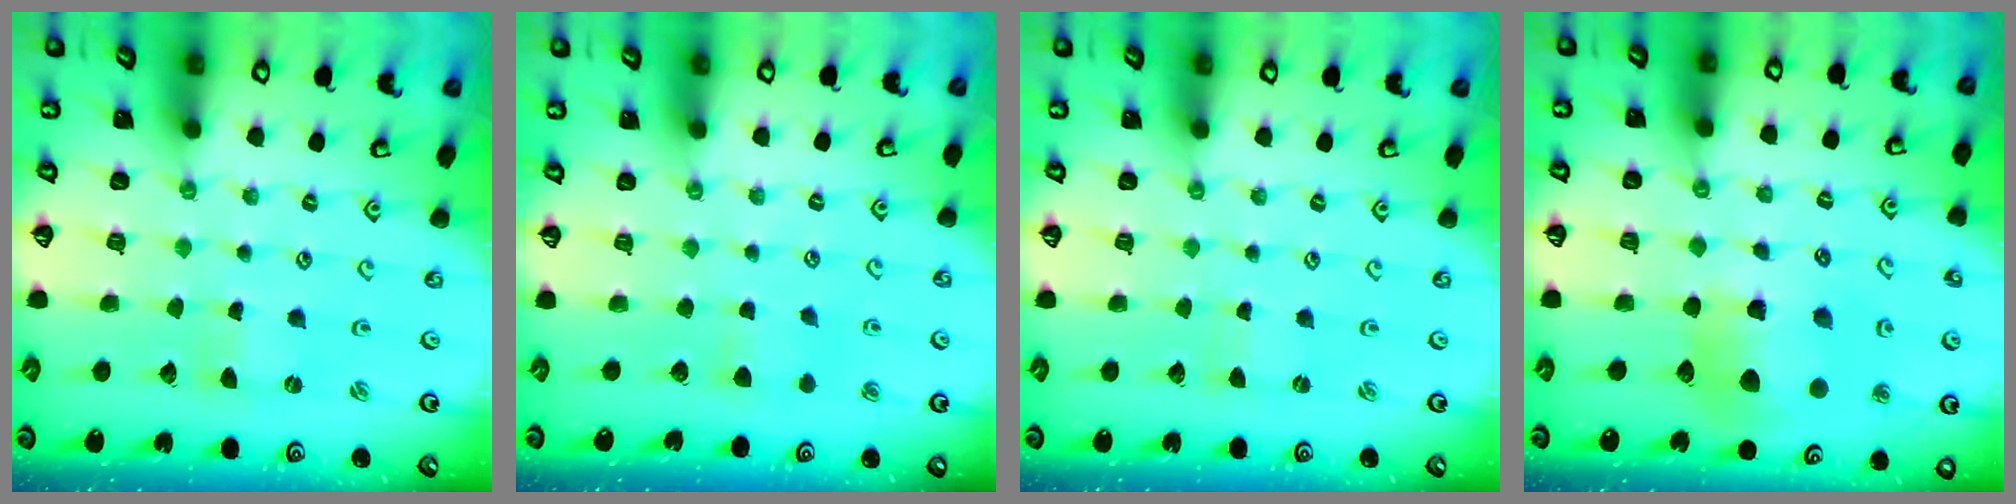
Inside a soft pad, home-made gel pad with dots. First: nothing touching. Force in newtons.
{"total": 5.0, "press": 4.9, "slide": 0.7}
{"total": 0.0}
{"total": 12.9, "press": 12.8, "slide": 1.9}